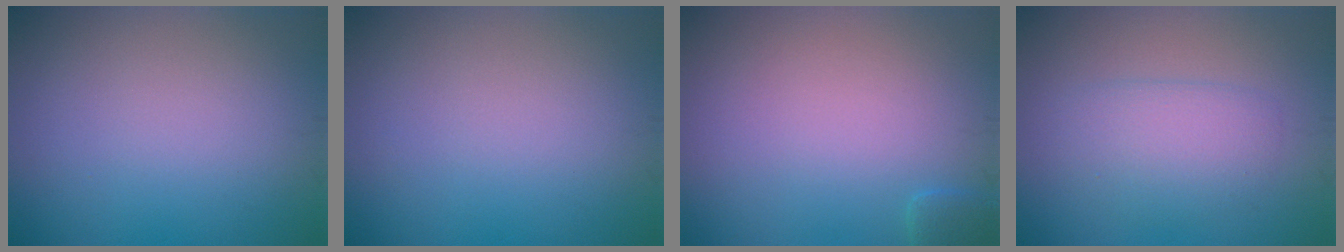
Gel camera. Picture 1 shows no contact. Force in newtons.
{"total": 0.0}
{"total": 1.1, "press": 1.0, "slide": 0.1}
{"total": 3.1, "press": 3.1, "slide": 0.0}